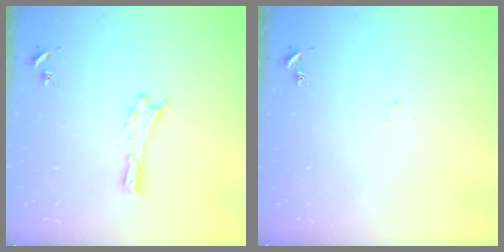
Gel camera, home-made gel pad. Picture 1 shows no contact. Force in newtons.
{"total": 1.8, "press": 1.8, "slide": 0.1}